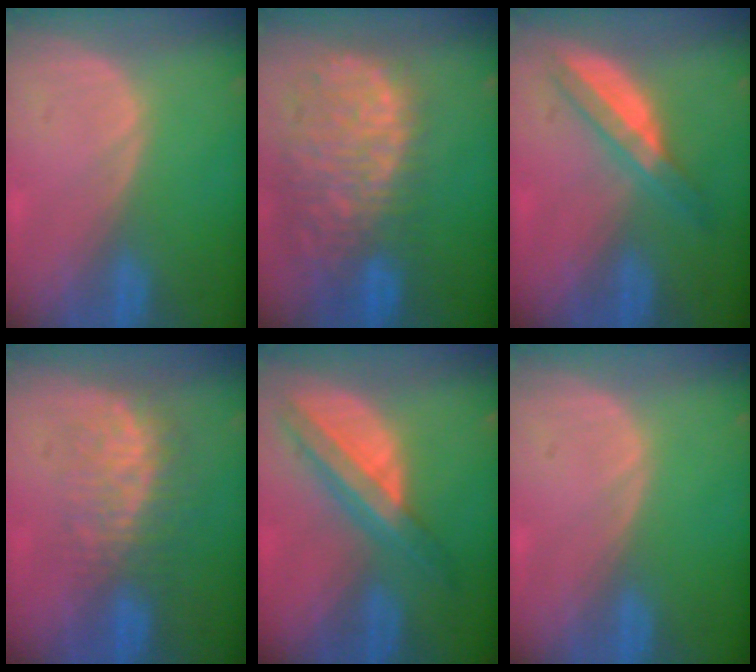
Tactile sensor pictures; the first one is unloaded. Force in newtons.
{"total": 13.5, "press": 11.1, "slide": 7.6}
{"total": 6.2, "press": 5.4, "slide": 3.1}
{"total": 8.2, "press": 7.4, "slide": 3.5}
{"total": 8.0, "press": 6.8, "slide": 4.3}
{"total": 0.0}